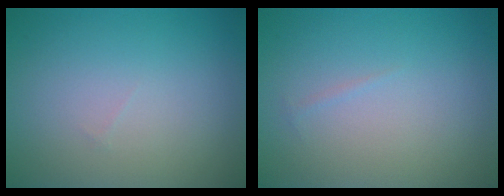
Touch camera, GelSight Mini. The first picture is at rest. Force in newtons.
{"total": 0.8, "press": 0.8, "slide": 0.2}